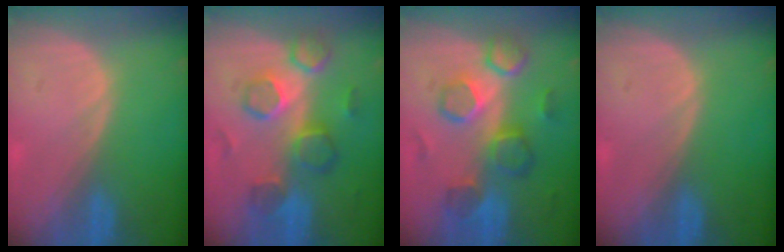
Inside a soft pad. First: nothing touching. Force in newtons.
{"total": 8.5, "press": 8.3, "slide": 2.1}
{"total": 9.3, "press": 8.7, "slide": 3.2}
{"total": 0.0}